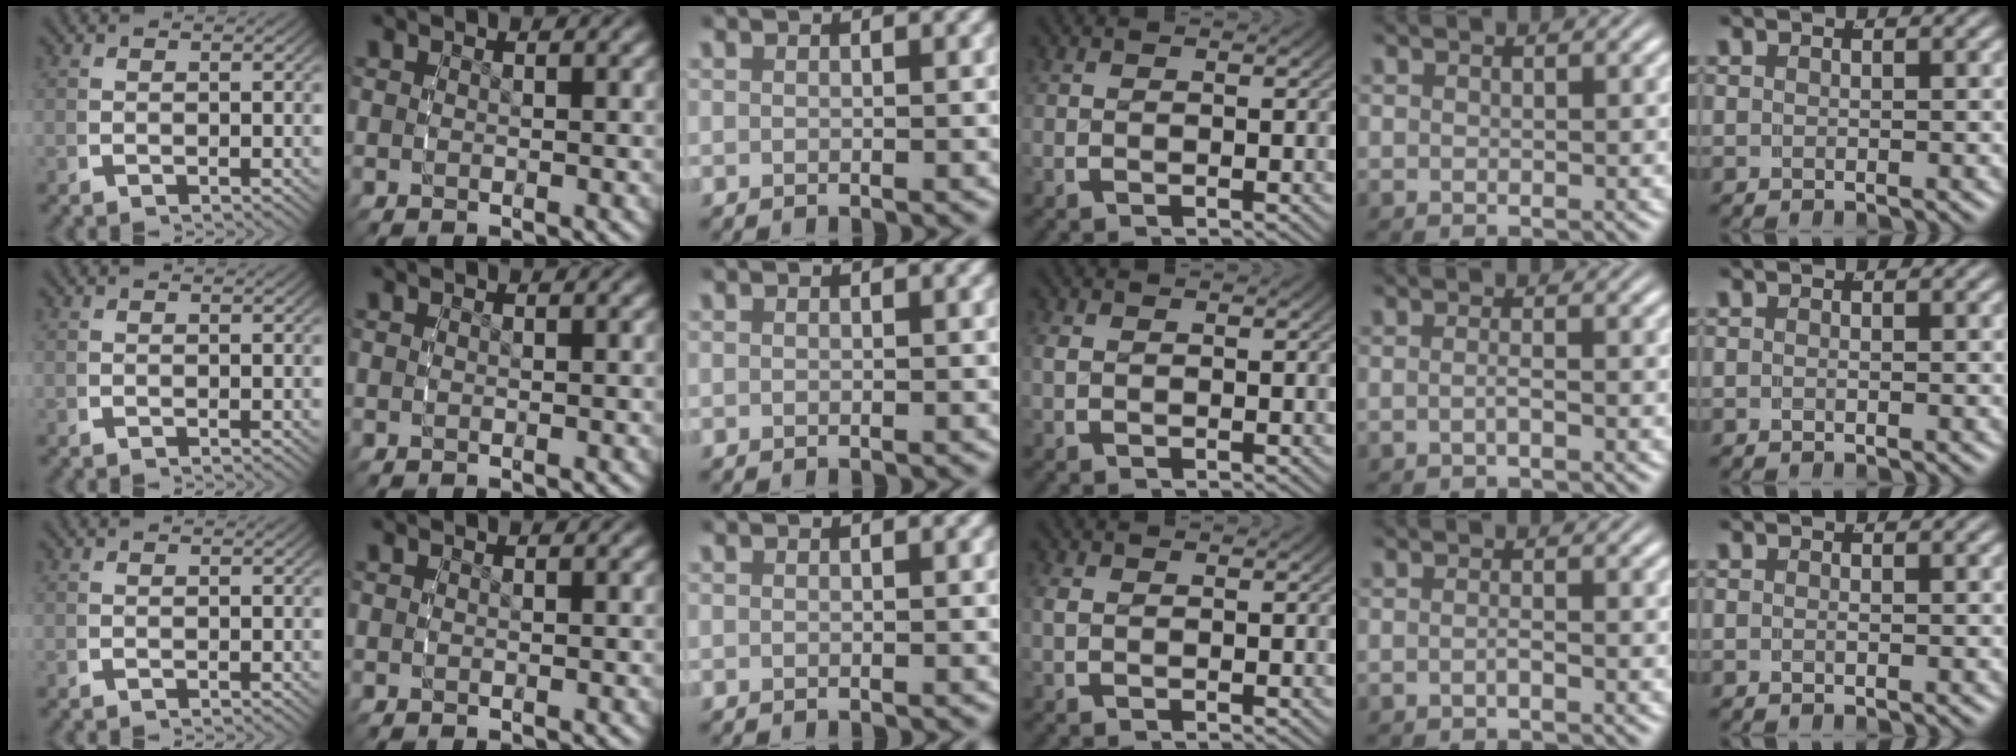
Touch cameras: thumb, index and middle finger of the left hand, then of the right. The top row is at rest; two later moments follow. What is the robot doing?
{"motion": "grasp_and_lifting", "object": "small bumper sticker"}